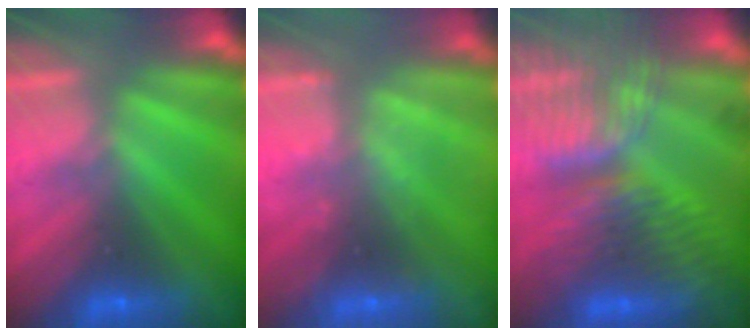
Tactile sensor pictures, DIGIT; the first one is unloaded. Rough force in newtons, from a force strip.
{"total": 2.3}
{"total": 6.8}